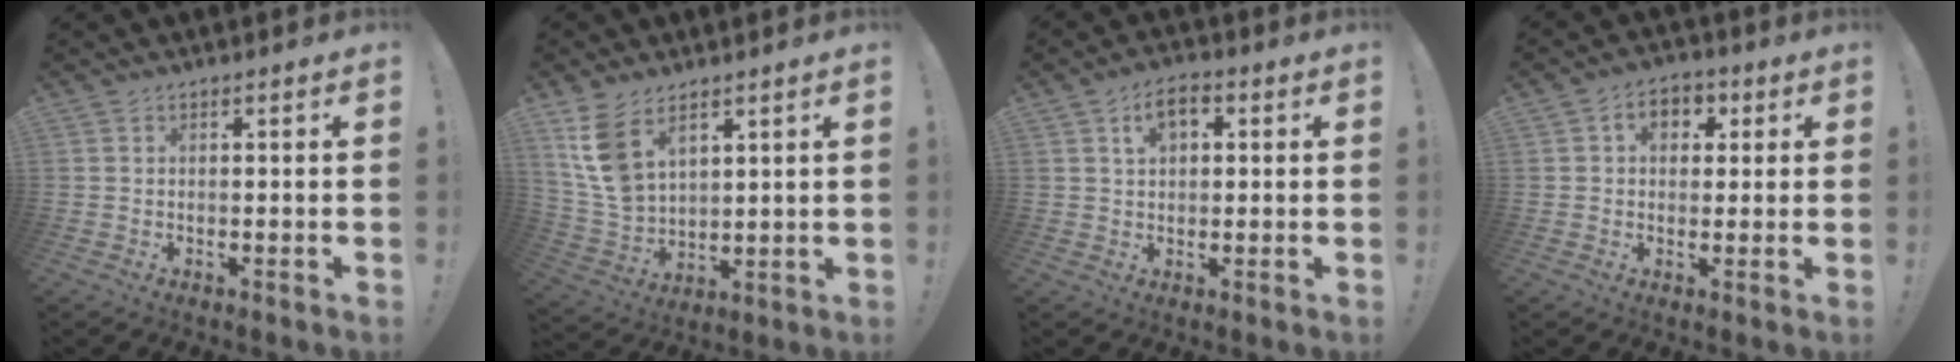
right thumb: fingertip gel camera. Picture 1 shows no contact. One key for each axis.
{"total": 11.3, "fx": 6.4, "fy": 6.9, "fz": 6.3, "tx": -0.127, "ty": -0.038, "tz": 0.126}
{"total": 6.1, "fx": 2.3, "fy": 3.9, "fz": 4.1, "tx": -0.060, "ty": 0.000, "tz": 0.040}
{"total": 6.6, "fx": 1.6, "fy": 5.1, "fz": 3.8, "tx": -0.047, "ty": 0.004, "tz": 0.027}